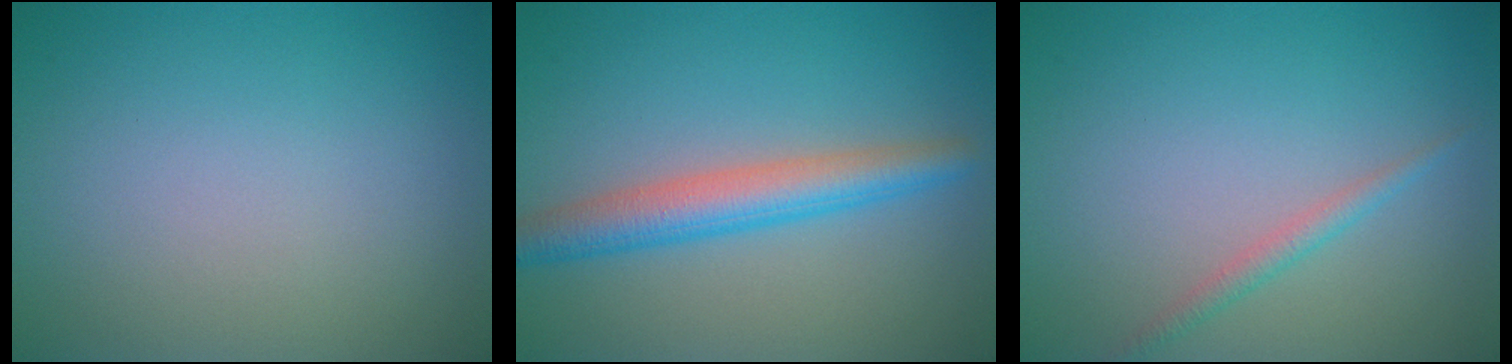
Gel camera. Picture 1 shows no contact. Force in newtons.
{"total": 4.4, "press": 4.4, "slide": 0.0}
{"total": 1.3, "press": 1.3, "slide": 0.0}